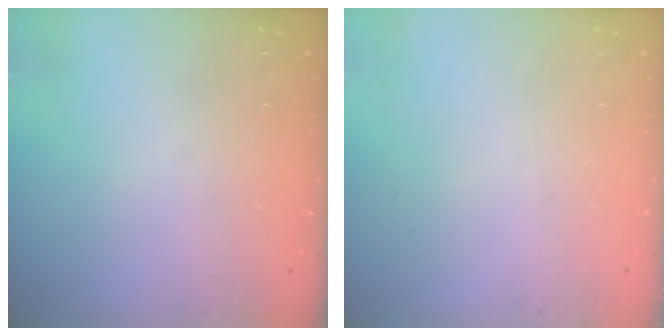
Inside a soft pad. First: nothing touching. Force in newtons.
{"total": 0.0}